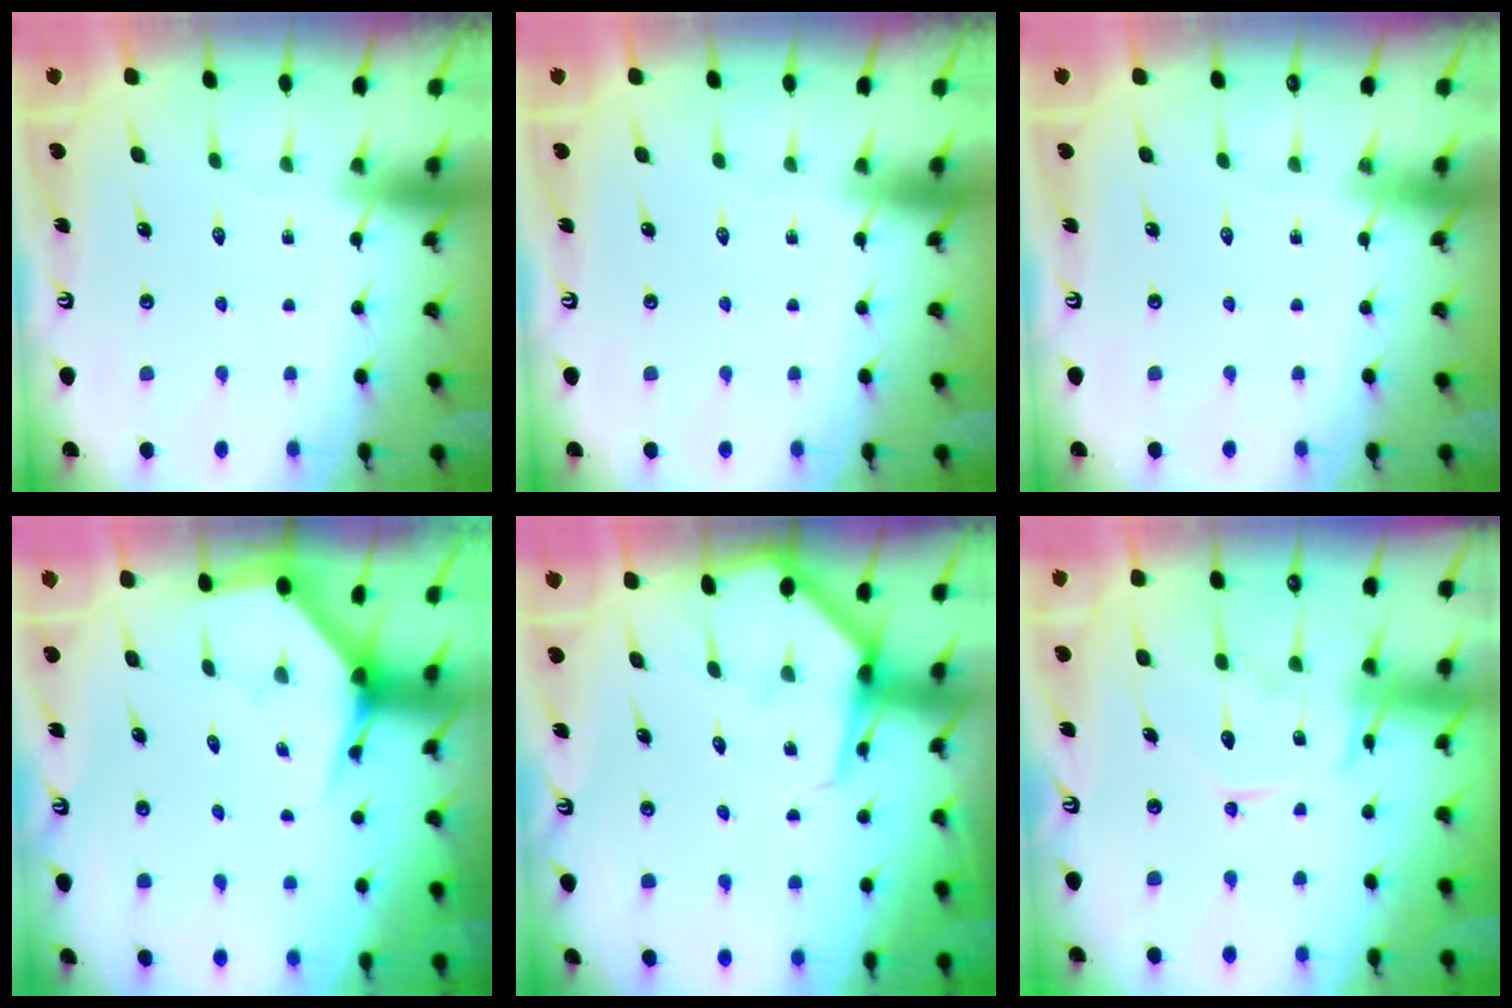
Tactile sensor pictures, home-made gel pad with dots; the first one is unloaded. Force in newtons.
{"total": 0.0}
{"total": 0.0}
{"total": 3.9, "press": 3.9, "slide": 0.2}
{"total": 5.7, "press": 5.6, "slide": 0.6}
{"total": 15.6, "press": 15.5, "slide": 1.2}